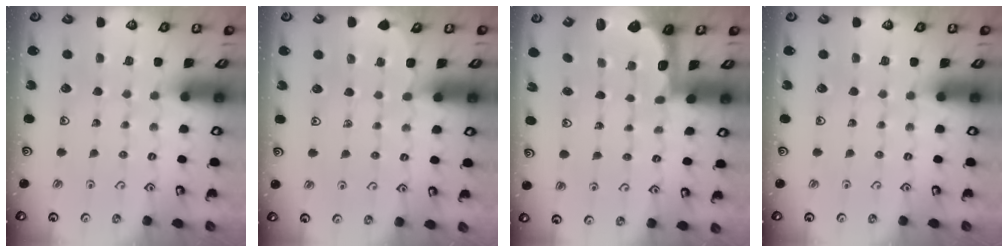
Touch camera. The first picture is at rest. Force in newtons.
{"total": 3.6, "press": 3.6, "slide": 0.4}
{"total": 2.6, "press": 2.0, "slide": 1.7}
{"total": 0.0}